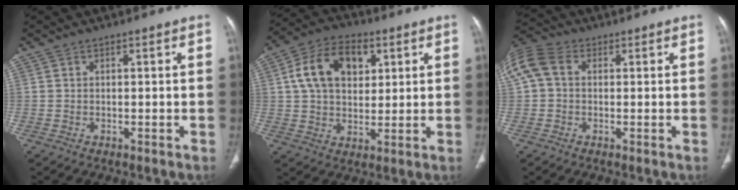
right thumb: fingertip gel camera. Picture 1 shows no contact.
{"total": 13.4, "force": [4.0, 8.9, 9.1], "torque": [-0.132, 0.003, 0.066]}
{"total": 9.6, "force": [1.6, 7.4, 5.9], "torque": [-0.146, 0.034, 0.024]}